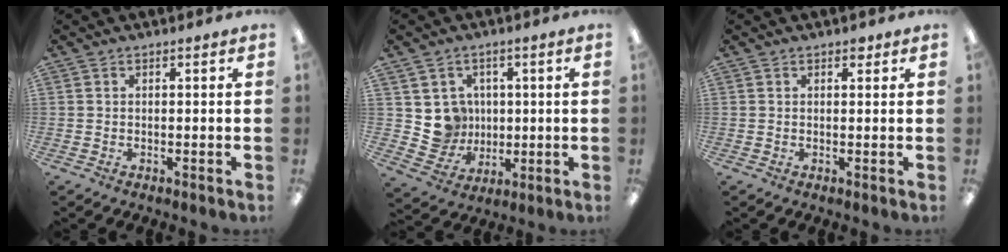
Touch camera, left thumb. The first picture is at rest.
{"total": 7.6, "force": [1.8, 7.4, 0.8], "torque": [-0.013, -0.008, 0.043]}
{"total": 1.4, "force": [0.9, 0.8, 0.7], "torque": [0.000, -0.005, 0.013]}